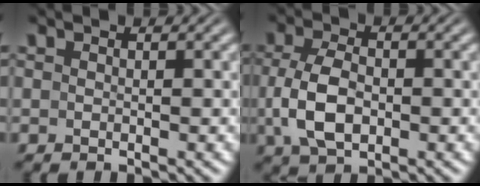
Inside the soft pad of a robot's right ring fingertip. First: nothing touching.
{"total": 5.0, "force": [-0.8, 3.0, 3.9], "torque": [-0.098, -0.014, -0.001]}